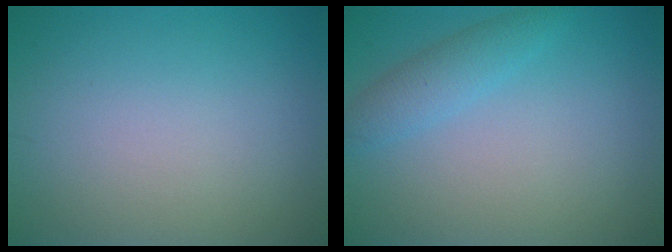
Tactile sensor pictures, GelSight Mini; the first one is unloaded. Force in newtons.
{"total": 2.3, "press": 2.3, "slide": 0.1}